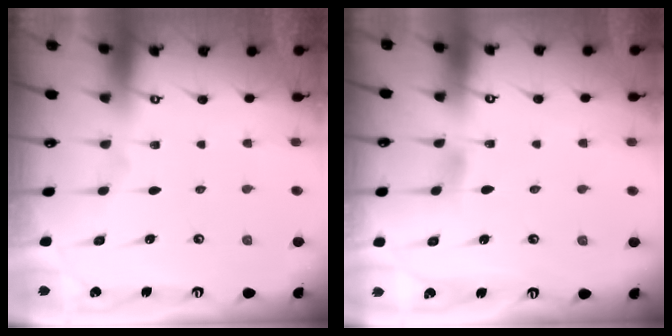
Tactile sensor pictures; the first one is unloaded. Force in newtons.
{"total": 3.6, "press": 3.6, "slide": 0.4}